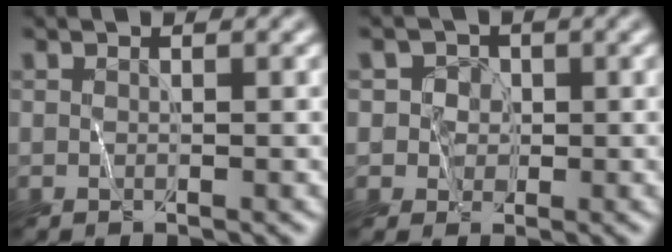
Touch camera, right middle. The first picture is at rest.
{"total": 3.2, "force": [1.0, 2.9, 0.7], "torque": [0.014, 0.027, 0.006]}